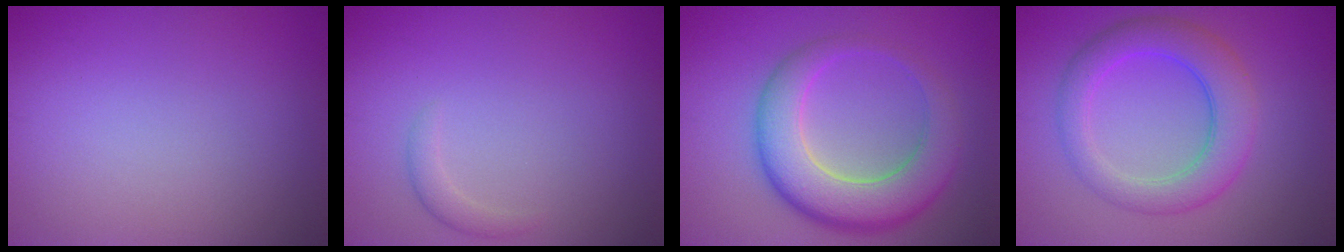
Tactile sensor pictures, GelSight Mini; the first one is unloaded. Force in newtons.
{"total": 1.1, "press": 1.1, "slide": 0.0}
{"total": 7.7, "press": 7.7, "slide": 0.3}
{"total": 5.4, "press": 5.4, "slide": 0.3}